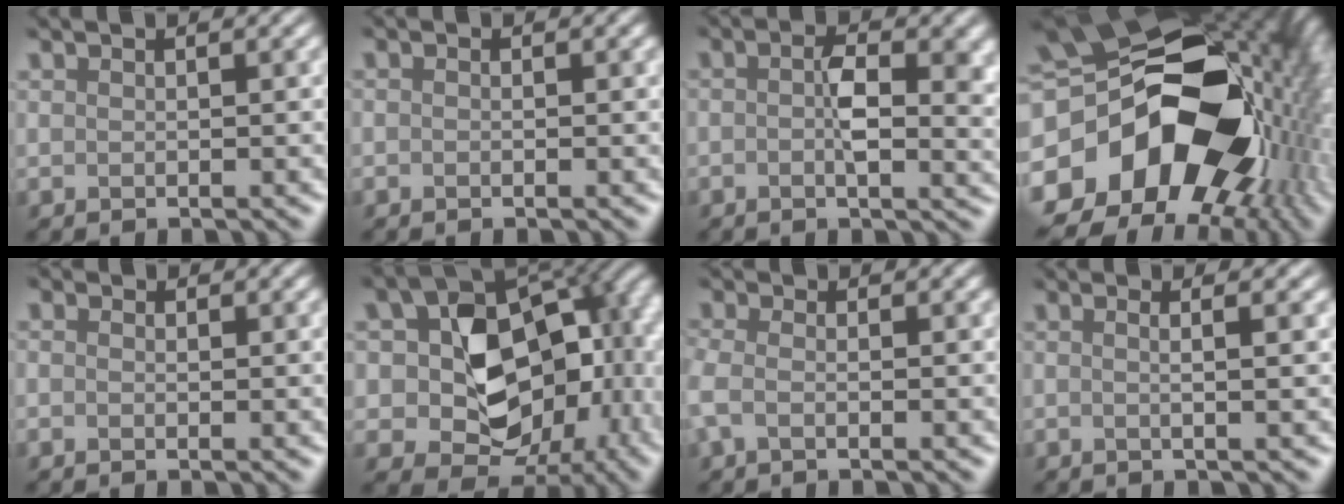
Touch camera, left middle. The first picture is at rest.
{"total": 0.6, "force": [-0.3, 0.2, 0.5], "torque": [-0.001, 0.007, -0.006]}
{"total": 2.4, "force": [-0.3, -0.2, 2.4], "torque": [-0.071, 0.000, 0.016]}
{"total": 18.5, "force": [-2.2, 13.4, 12.5], "torque": [-0.263, -0.042, 0.019]}
{"total": 0.6, "force": [-0.6, 0.1, -0.1], "torque": [0.008, 0.006, -0.007]}
{"total": 12.4, "force": [-1.0, 9.2, 8.2], "torque": [-0.122, -0.006, 0.016]}
{"total": 1.7, "force": [-1.6, -0.7, -0.1], "torque": [-0.033, -0.012, -0.013]}
{"total": 1.6, "force": [0.1, 0.4, 1.5], "torque": [-0.019, 0.008, -0.018]}